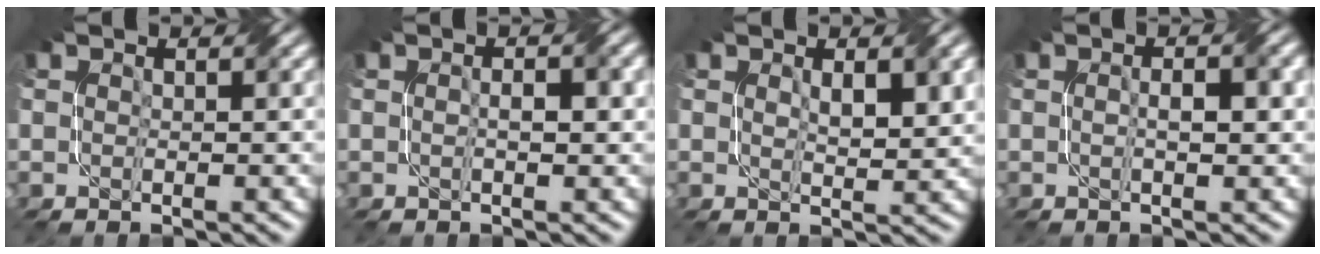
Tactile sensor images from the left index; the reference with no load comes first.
{"total": 2.0, "force": [0.0, 0.5, 1.9], "torque": [-0.031, 0.002, 0.000]}
{"total": 3.0, "force": [0.9, 1.0, 2.6], "torque": [-0.046, -0.002, 0.021]}
{"total": 2.6, "force": [0.1, 0.7, 2.5], "torque": [-0.035, 0.001, -0.002]}